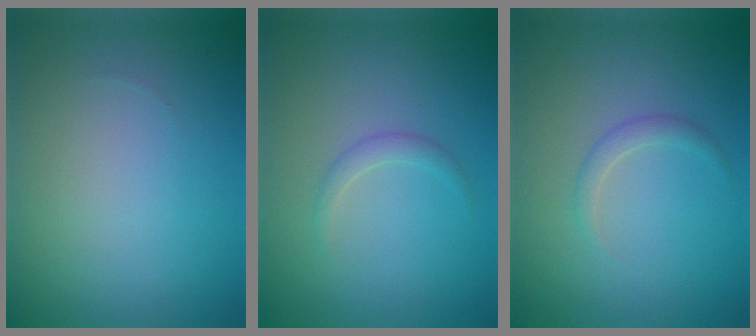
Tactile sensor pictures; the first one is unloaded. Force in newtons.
{"total": 1.1, "press": 1.1, "slide": 0.1}
{"total": 0.7, "press": 0.7, "slide": 0.1}